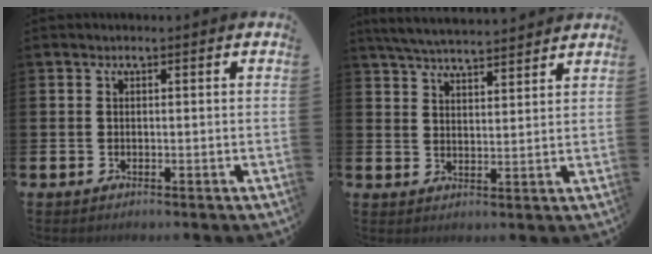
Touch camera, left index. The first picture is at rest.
{"total": 5.3, "force": [5.3, 0.2, 0.8], "torque": [-0.034, -0.025, 0.096]}